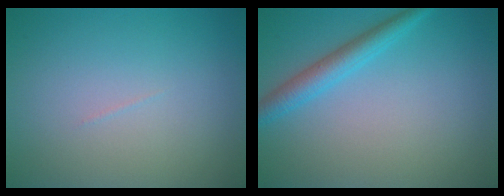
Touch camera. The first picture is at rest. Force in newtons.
{"total": 2.8, "press": 2.8, "slide": 0.2}